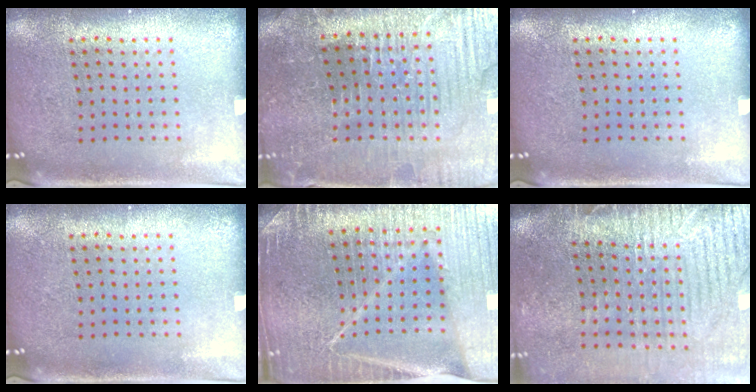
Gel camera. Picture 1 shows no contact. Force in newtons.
{"total": 3.7, "press": 3.7, "slide": 0.5}
{"total": 0.0}
{"total": 0.0}
{"total": 4.6, "press": 4.3, "slide": 1.6}
{"total": 4.2, "press": 3.6, "slide": 2.1}